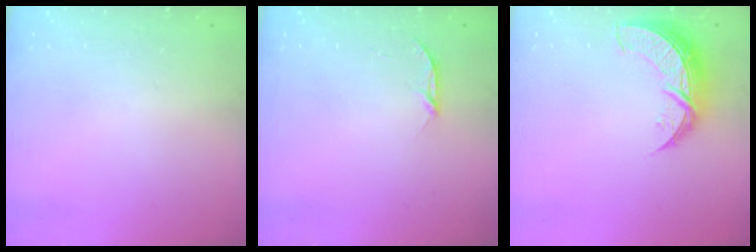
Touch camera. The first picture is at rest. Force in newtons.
{"total": 3.1, "press": 3.0, "slide": 0.4}
{"total": 10.3, "press": 10.3, "slide": 0.7}